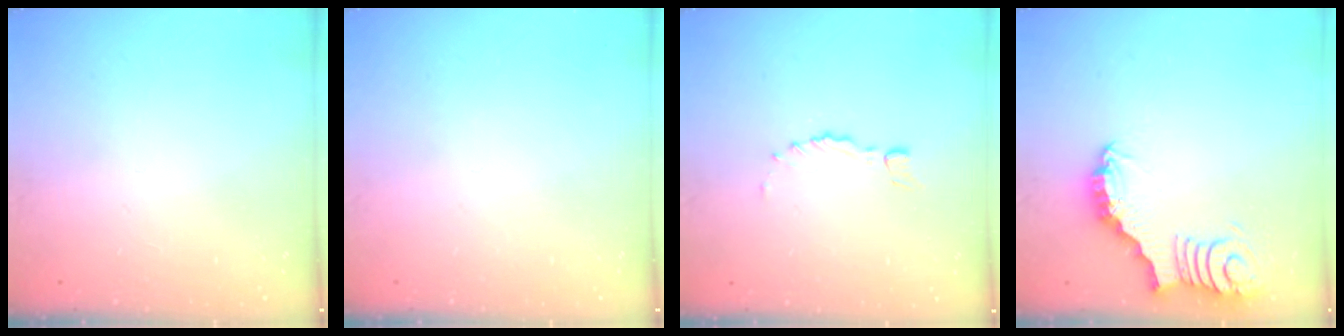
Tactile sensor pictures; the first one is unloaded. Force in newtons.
{"total": 0.0}
{"total": 0.0}
{"total": 3.0, "press": 3.0, "slide": 0.3}